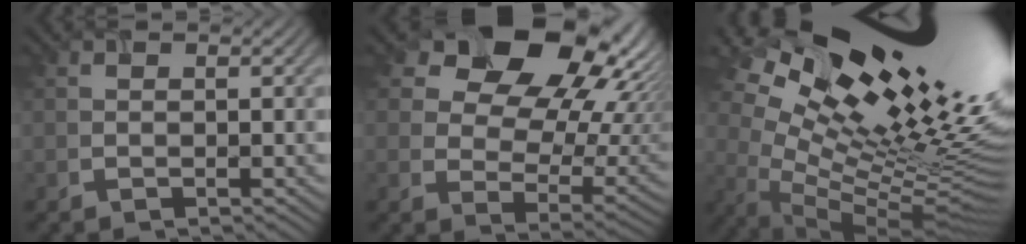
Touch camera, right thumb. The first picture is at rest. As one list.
[{"total": 17.7, "force": [8.9, 12.0, 9.6], "torque": [-0.165, 0.028, 0.146]}, {"total": 19.9, "force": [10.6, 6.8, 15.4], "torque": [-0.264, 0.044, 0.153]}]